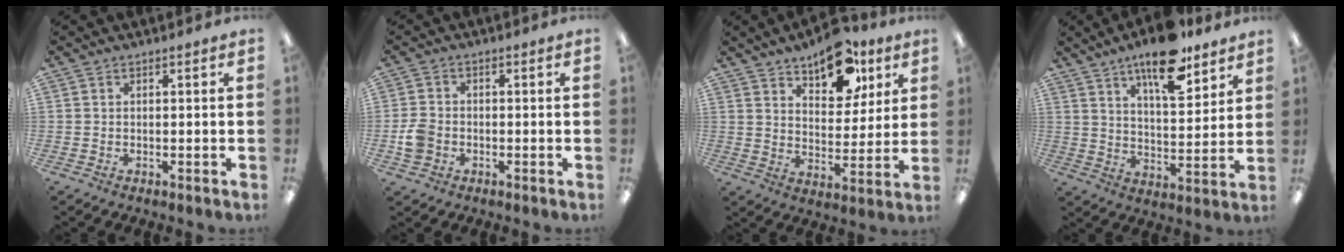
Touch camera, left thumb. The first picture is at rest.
{"total": 4.7, "force": [-1.4, 3.8, 2.4], "torque": [-0.043, 0.008, -0.024]}
{"total": 13.5, "force": [9.3, 7.1, 6.7], "torque": [-0.080, -0.047, 0.162]}
{"total": 14.6, "force": [10.4, 4.9, 8.9], "torque": [-0.133, -0.054, 0.174]}